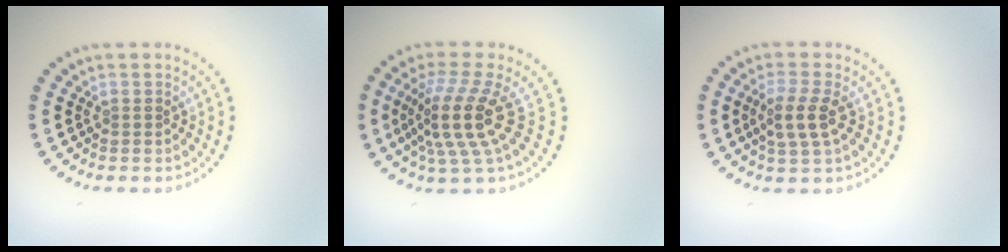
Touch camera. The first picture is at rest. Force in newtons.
{"total": 4.9, "press": 3.6, "slide": 3.4}
{"total": 2.9, "press": 2.6, "slide": 1.2}